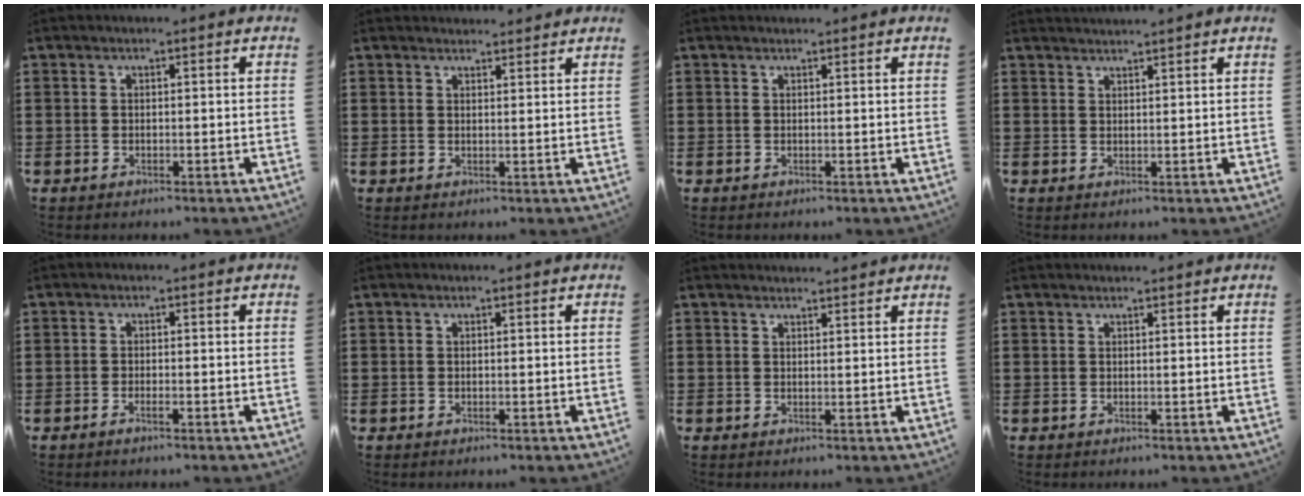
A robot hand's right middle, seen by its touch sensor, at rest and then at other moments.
{"total": 1.9, "force": [1.8, 0.1, -0.2], "torque": [-0.002, 0.001, 0.037]}
{"total": 0.5, "force": [0.5, -0.1, 0.1], "torque": [-0.002, 0.002, 0.010]}
{"total": 1.7, "force": [1.6, -0.3, -0.1], "torque": [0.000, -0.001, 0.032]}
{"total": 1.0, "force": [-0.6, 0.1, 0.8], "torque": [-0.015, -0.004, -0.011]}
{"total": 0.0}
{"total": 1.6, "force": [1.6, -0.1, -0.1], "torque": [-0.002, -0.001, 0.031]}
{"total": 0.7, "force": [0.7, -0.1, 0.1], "torque": [-0.002, 0.000, 0.013]}